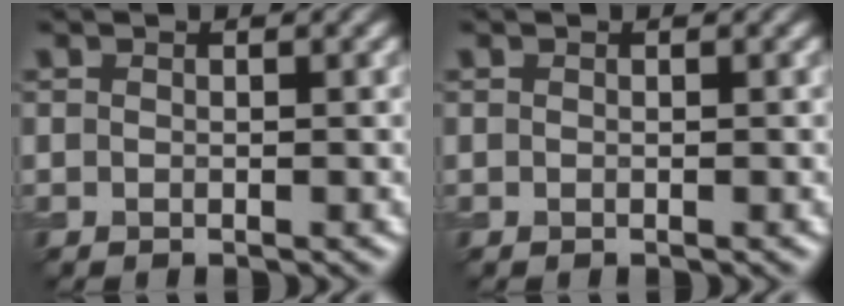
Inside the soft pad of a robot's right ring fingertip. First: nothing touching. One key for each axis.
{"total": 0.0}